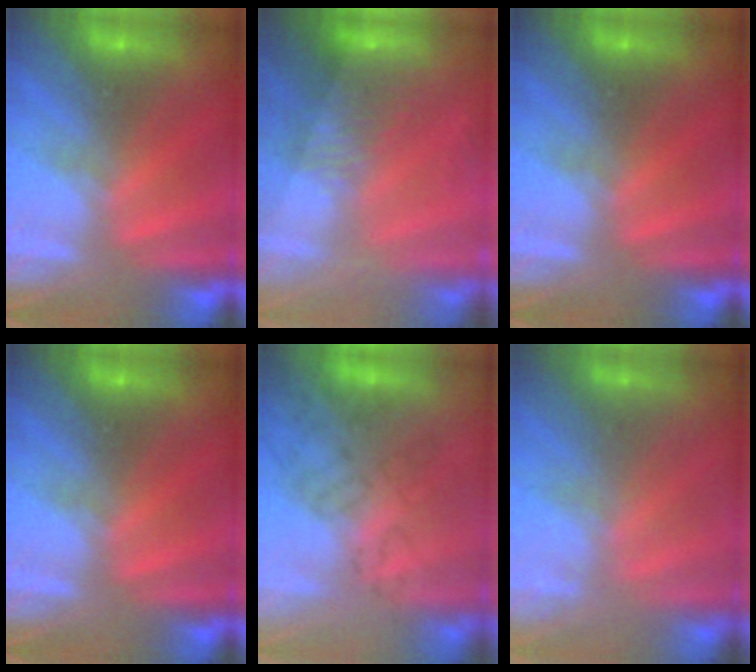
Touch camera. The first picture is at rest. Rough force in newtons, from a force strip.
{"total": 6.6}
{"total": 0.0}
{"total": 0.0}
{"total": 3.7}
{"total": 1.9}